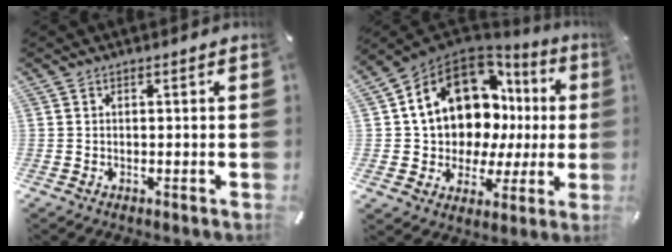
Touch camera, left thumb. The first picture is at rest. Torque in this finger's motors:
{"motor_torque": [2.50, 2.51, 1.27, -0.63, 0.36]}